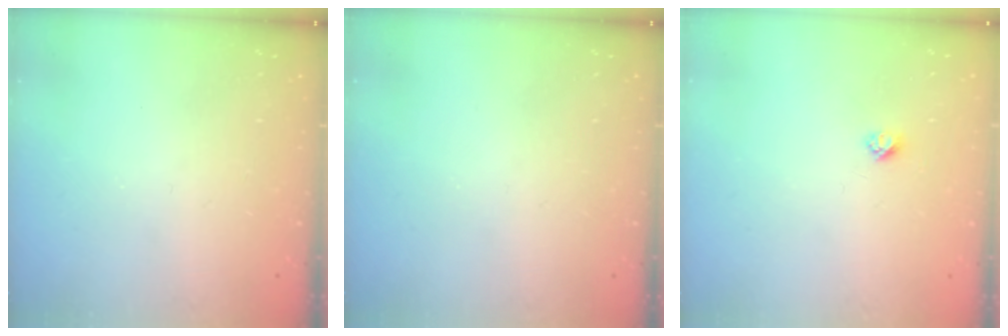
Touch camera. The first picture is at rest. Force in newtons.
{"total": 0.0}
{"total": 2.7, "press": 2.6, "slide": 0.3}